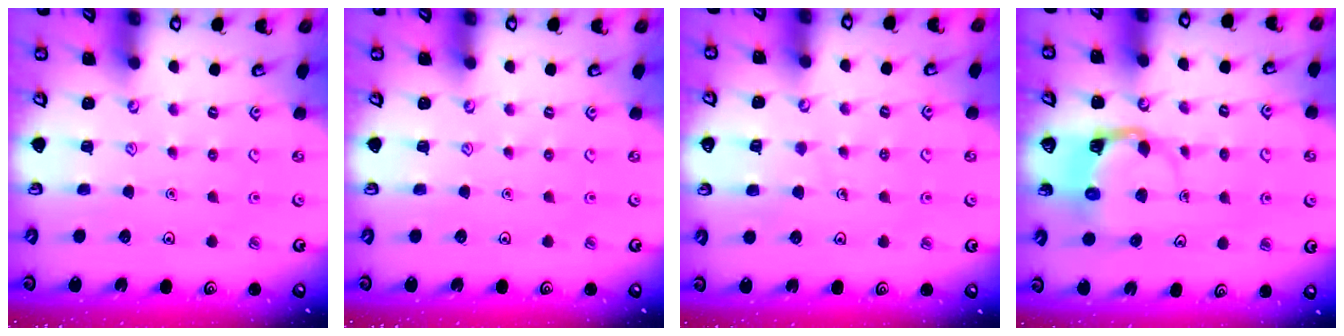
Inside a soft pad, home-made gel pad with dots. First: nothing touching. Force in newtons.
{"total": 0.0}
{"total": 5.3, "press": 5.2, "slide": 0.4}
{"total": 4.6, "press": 4.6, "slide": 0.1}